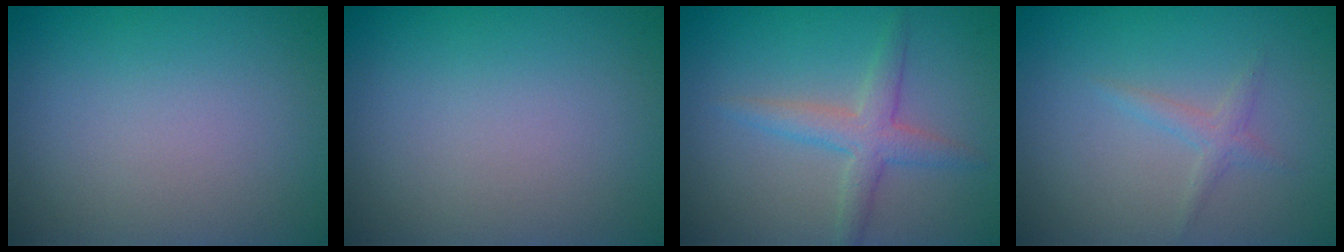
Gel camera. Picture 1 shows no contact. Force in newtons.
{"total": 0.0}
{"total": 2.8, "press": 2.8, "slide": 0.1}
{"total": 1.3, "press": 1.3, "slide": 0.1}